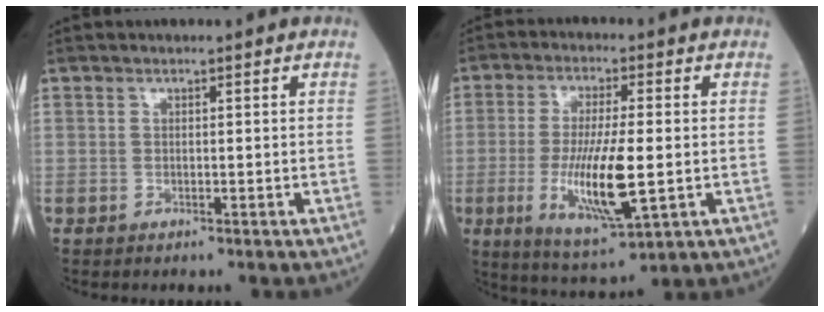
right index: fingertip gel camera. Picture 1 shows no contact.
{"total": 11.9, "force": [-1.9, 1.9, 11.6], "torque": [-0.225, -0.024, -0.028]}